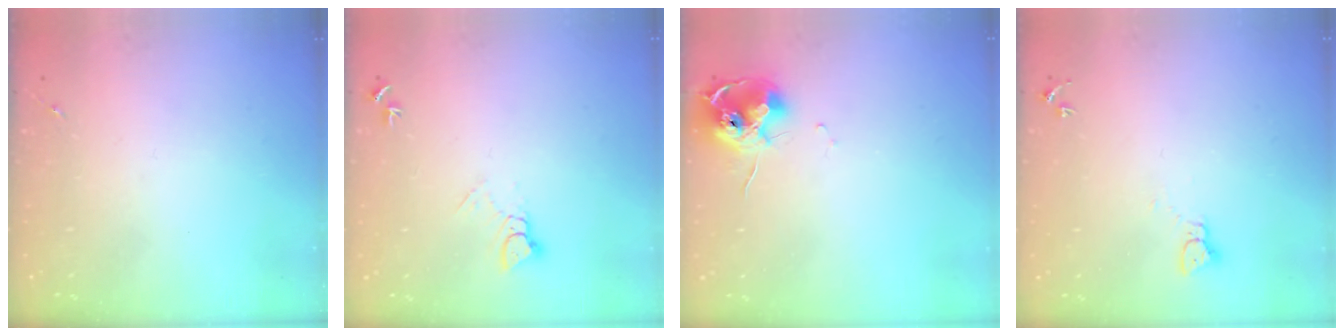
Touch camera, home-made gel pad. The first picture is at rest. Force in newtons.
{"total": 4.1, "press": 4.1, "slide": 0.3}
{"total": 11.9, "press": 11.8, "slide": 1.2}
{"total": 2.3, "press": 2.3, "slide": 0.3}